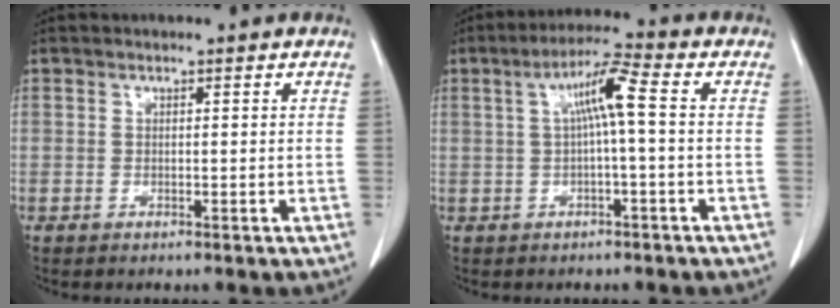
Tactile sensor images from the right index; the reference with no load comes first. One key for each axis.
{"total": 6.2, "fx": 0.7, "fy": 0.1, "fz": 6.2, "tx": -0.110, "ty": 0.021, "tz": 0.012}